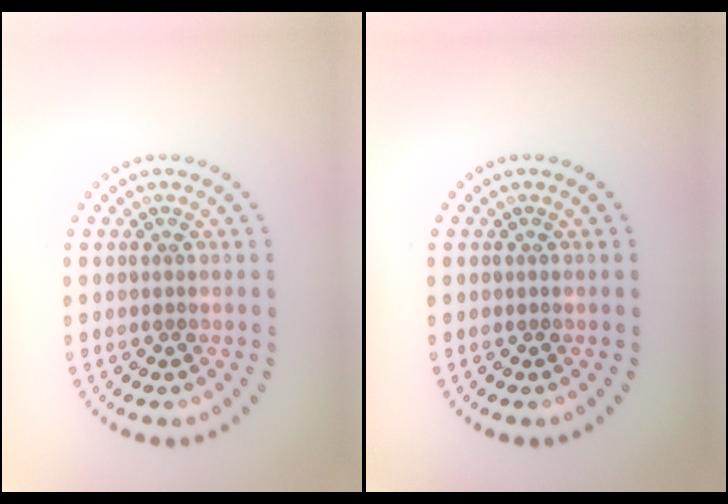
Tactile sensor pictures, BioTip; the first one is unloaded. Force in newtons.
{"total": 0.0}